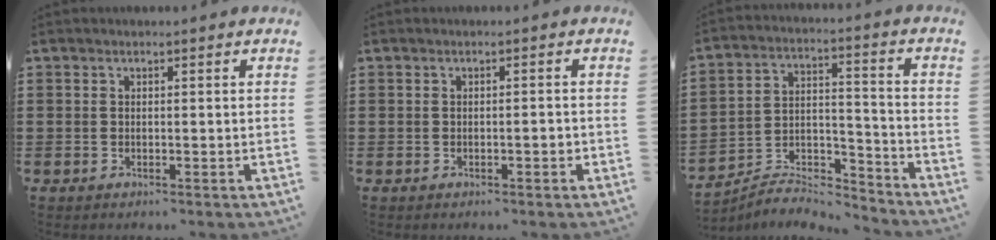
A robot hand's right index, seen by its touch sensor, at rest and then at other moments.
{"total": 1.3, "force": [-0.5, 0.3, 1.2], "torque": [-0.021, -0.002, -0.009]}
{"total": 6.3, "force": [-6.1, 1.0, 1.0], "torque": [-0.018, 0.006, -0.123]}